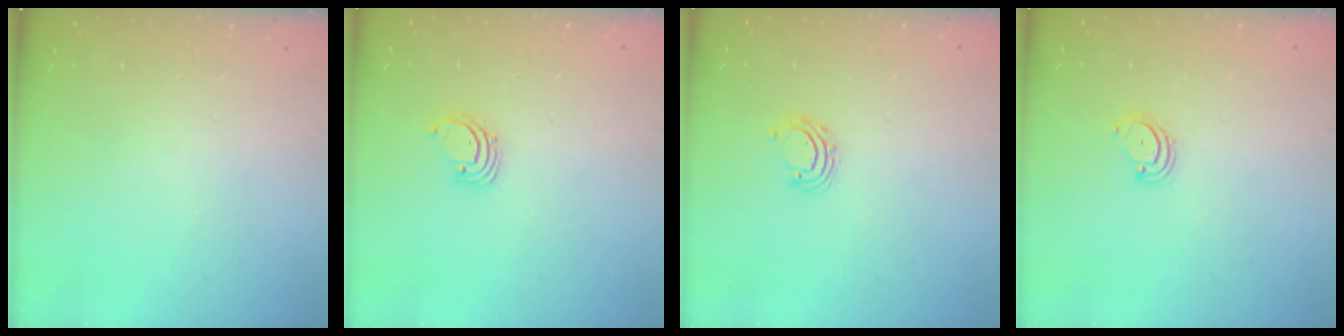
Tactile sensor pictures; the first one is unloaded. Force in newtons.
{"total": 1.4, "press": 1.4, "slide": 0.1}
{"total": 4.2, "press": 4.2, "slide": 0.3}
{"total": 3.0, "press": 3.0, "slide": 0.4}